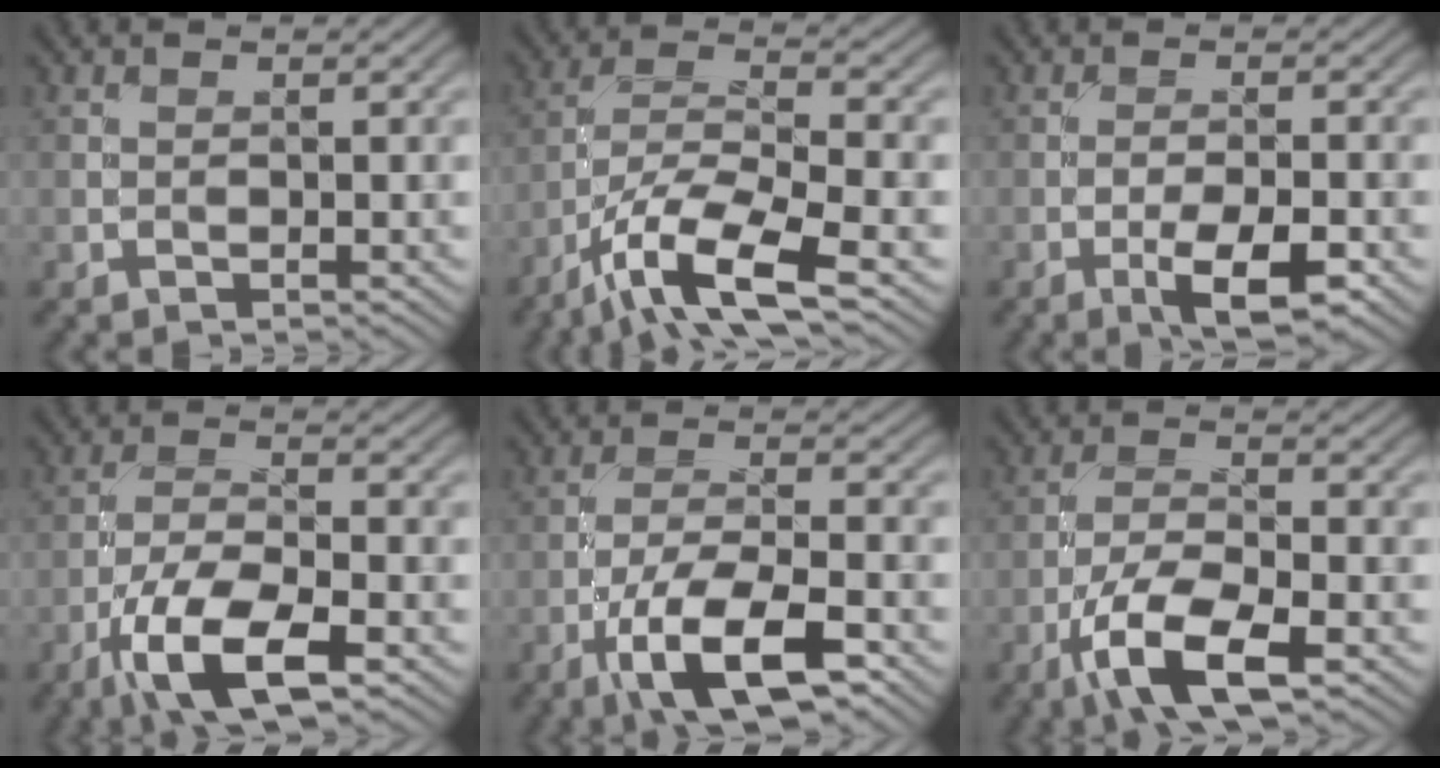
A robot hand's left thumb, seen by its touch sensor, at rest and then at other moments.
{"total": 11.3, "force": [-6.6, 3.2, 8.6], "torque": [-0.168, -0.005, -0.131]}
{"total": 5.5, "force": [-2.8, 1.4, 4.5], "torque": [-0.080, 0.005, -0.046]}
{"total": 10.0, "force": [-5.5, 3.4, 7.7], "torque": [-0.148, -0.004, -0.111]}
{"total": 10.2, "force": [-5.6, 3.1, 8.0], "torque": [-0.143, 0.001, -0.110]}
{"total": 9.2, "force": [-4.8, 3.0, 7.2], "torque": [-0.140, 0.000, -0.099]}